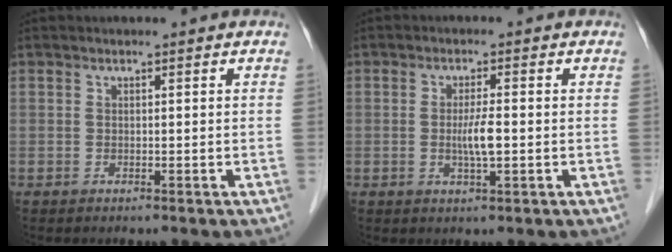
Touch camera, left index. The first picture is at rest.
{"total": 3.5, "force": [-0.4, 0.2, 3.4], "torque": [-0.069, -0.004, -0.007]}